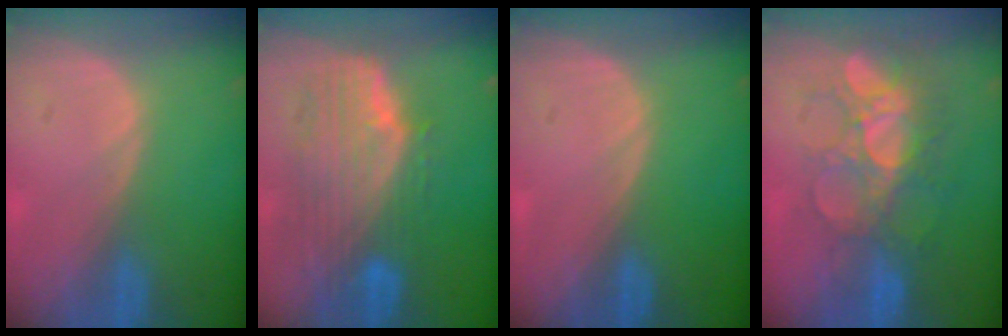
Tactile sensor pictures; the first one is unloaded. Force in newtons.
{"total": 9.8, "press": 8.6, "slide": 4.8}
{"total": 0.0}
{"total": 9.3, "press": 8.5, "slide": 3.8}